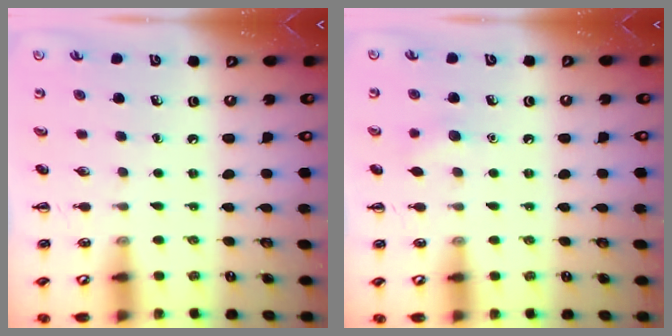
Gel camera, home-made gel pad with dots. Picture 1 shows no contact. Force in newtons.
{"total": 5.6, "press": 5.5, "slide": 1.4}